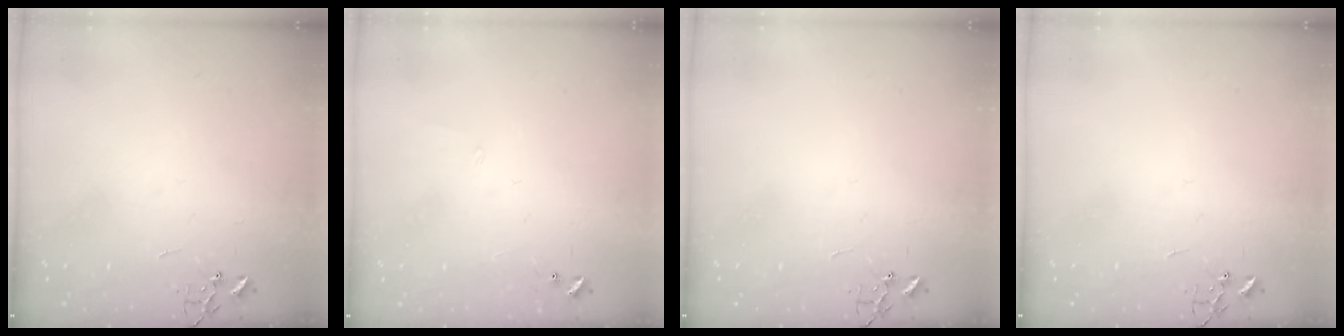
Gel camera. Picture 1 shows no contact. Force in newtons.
{"total": 5.6, "press": 5.6, "slide": 0.4}
{"total": 0.0}
{"total": 0.0}